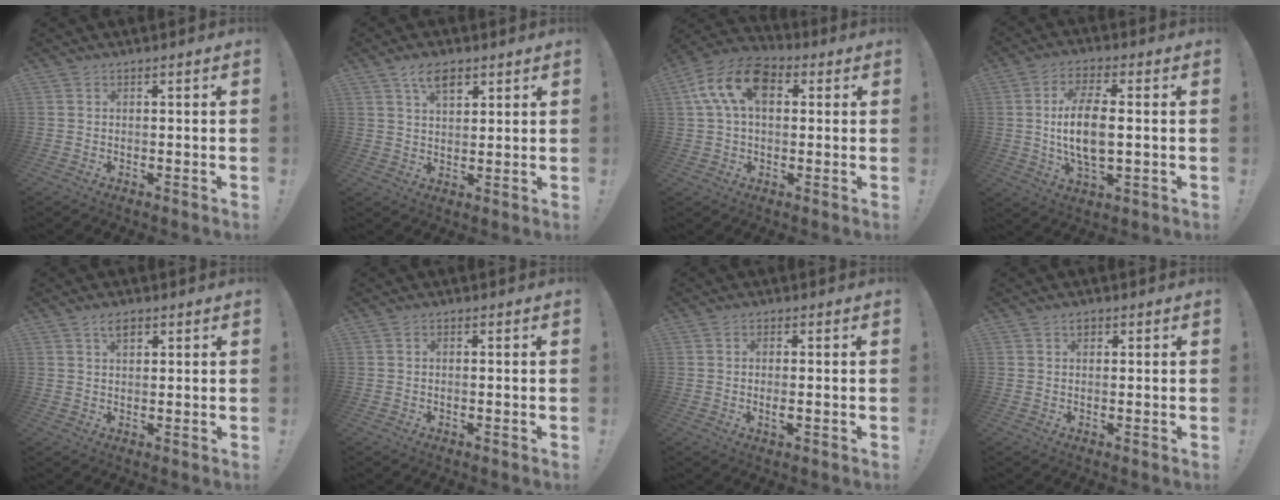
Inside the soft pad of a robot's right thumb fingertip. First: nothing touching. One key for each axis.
{"total": 7.2, "fx": 4.1, "fy": 3.7, "fz": 4.6, "tx": -0.073, "ty": -0.012, "tz": 0.074}
{"total": 14.9, "fx": 4.4, "fy": 9.2, "fz": 10.9, "tx": -0.214, "ty": 0.004, "tz": 0.080}
{"total": 12.7, "fx": 0.3, "fy": 5.7, "fz": 11.4, "tx": -0.219, "ty": -0.007, "tz": -0.001}
{"total": 3.9, "fx": 2.2, "fy": 2.0, "fz": 2.6, "tx": -0.038, "ty": -0.006, "tz": 0.035}
{"total": 0.6, "fx": -0.2, "fy": 0.2, "fz": 0.5, "tx": -0.008, "ty": -0.001, "tz": -0.004}
{"total": 2.4, "fx": -0.3, "fy": 0.8, "fz": 2.3, "tx": -0.035, "ty": 0.001, "tz": -0.005}
{"total": 1.8, "fx": 0.9, "fy": 1.1, "fz": 1.1, "tx": -0.013, "ty": 0.000, "tz": 0.013}